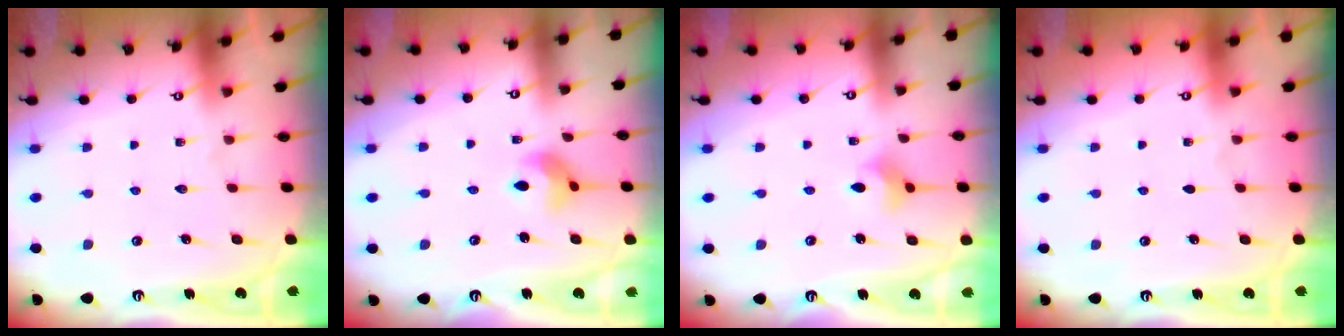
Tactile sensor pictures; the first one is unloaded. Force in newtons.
{"total": 7.6, "press": 7.6, "slide": 0.3}
{"total": 5.1, "press": 5.0, "slide": 0.8}
{"total": 0.0}